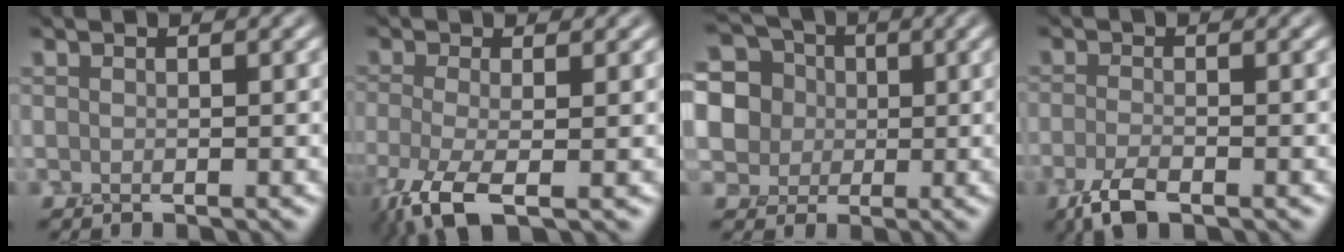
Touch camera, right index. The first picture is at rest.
{"total": 5.1, "force": [-2.8, 1.6, 4.0], "torque": [-0.097, -0.010, -0.059]}
{"total": 12.6, "force": [4.0, 11.1, 4.3], "torque": [-0.112, 0.058, 0.051]}
{"total": 2.6, "force": [-1.8, 0.8, 1.7], "torque": [-0.042, -0.002, -0.043]}